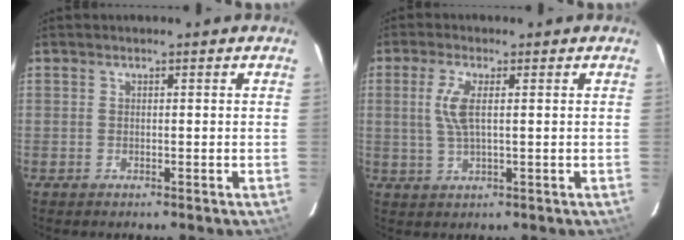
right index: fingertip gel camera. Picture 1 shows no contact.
{"total": 5.0, "force": [1.0, 1.3, 4.8], "torque": [-0.101, 0.003, 0.020]}